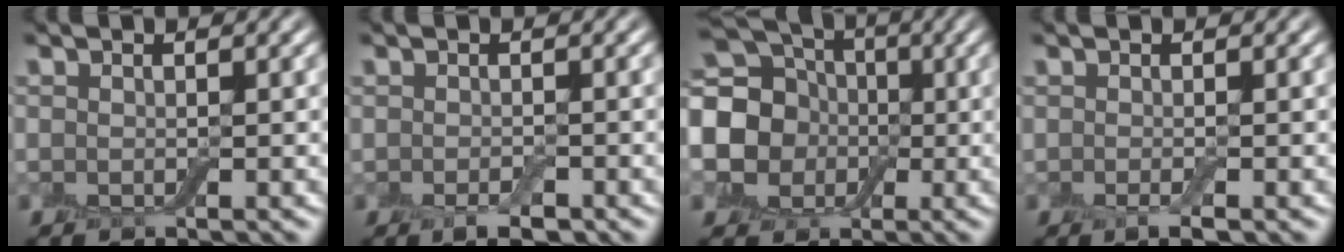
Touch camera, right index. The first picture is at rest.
{"total": 2.2, "force": [-1.2, 0.8, 1.6], "torque": [-0.026, -0.004, -0.019]}
{"total": 13.0, "force": [-0.1, 11.6, 5.9], "torque": [-0.158, 0.019, -0.030]}
{"total": 1.6, "force": [-0.7, 0.3, 1.4], "torque": [-0.022, -0.006, -0.014]}